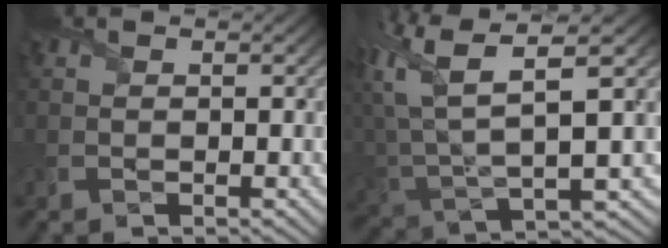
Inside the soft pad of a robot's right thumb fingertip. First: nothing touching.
{"total": 12.2, "force": [4.2, 4.9, 10.4], "torque": [-0.240, -0.001, 0.080]}